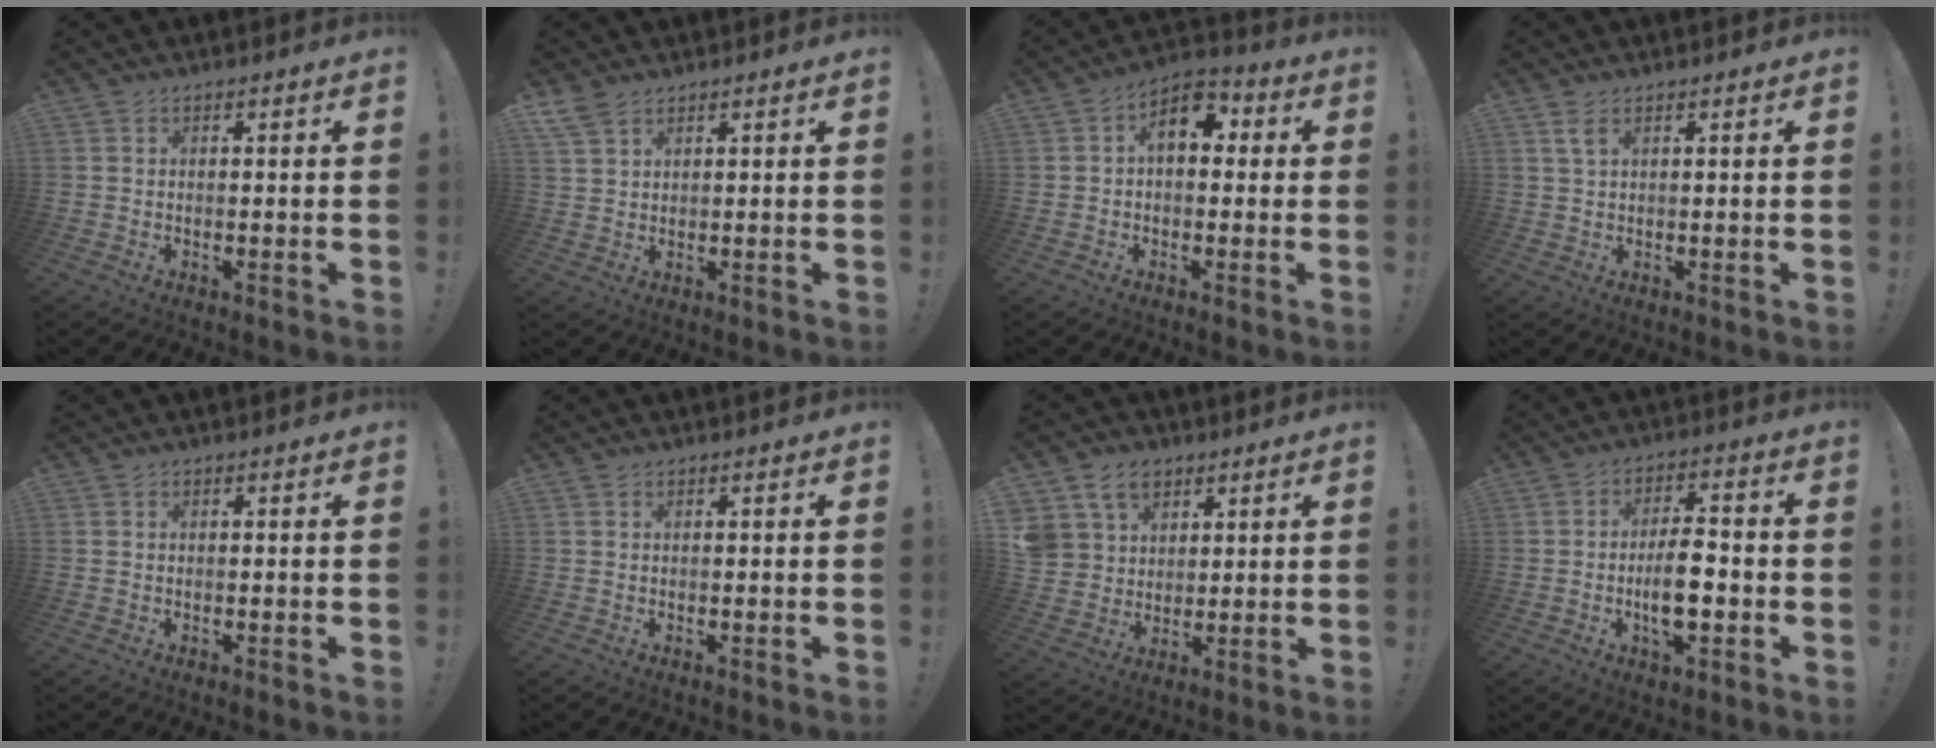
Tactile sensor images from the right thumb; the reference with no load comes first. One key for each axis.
{"total": 4.6, "fx": 3.6, "fy": 1.9, "fz": 2.3, "tx": -0.049, "ty": -0.012, "tz": 0.070}
{"total": 9.4, "fx": 2.0, "fy": 6.0, "fz": 7.0, "tx": -0.104, "ty": 0.011, "tz": 0.039}
{"total": 2.9, "fx": 1.5, "fy": 1.1, "fz": 2.3, "tx": -0.041, "ty": -0.002, "tz": 0.026}
{"total": 0.0}
{"total": 0.0}
{"total": 11.0, "fx": 5.9, "fy": 8.5, "fz": 3.6, "tx": -0.053, "ty": -0.030, "tz": 0.120}
{"total": 9.4, "fx": -2.4, "fy": 5.1, "fz": 7.5, "tx": -0.132, "ty": 0.008, "tz": -0.042}